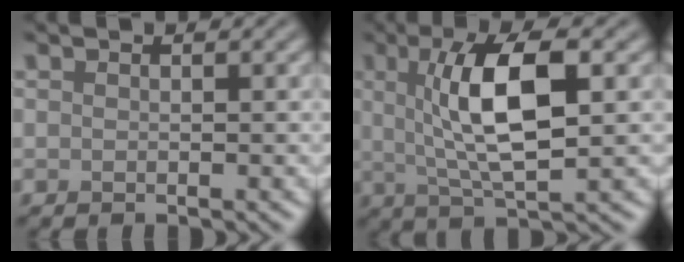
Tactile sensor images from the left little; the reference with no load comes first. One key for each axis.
{"total": 7.9, "fx": 1.4, "fy": 2.4, "fz": 7.4, "tx": -0.128, "ty": 0.006, "tz": 0.024}